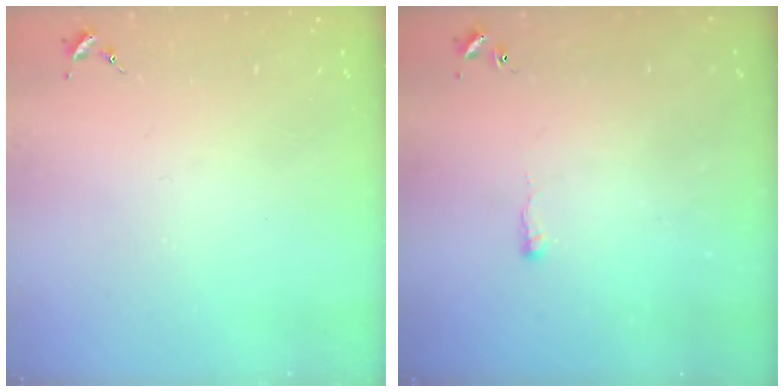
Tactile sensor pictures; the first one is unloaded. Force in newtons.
{"total": 2.1, "press": 2.1, "slide": 0.5}